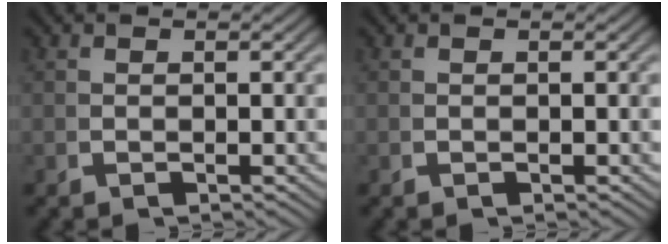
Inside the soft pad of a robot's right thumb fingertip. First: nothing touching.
{"total": 0.0}